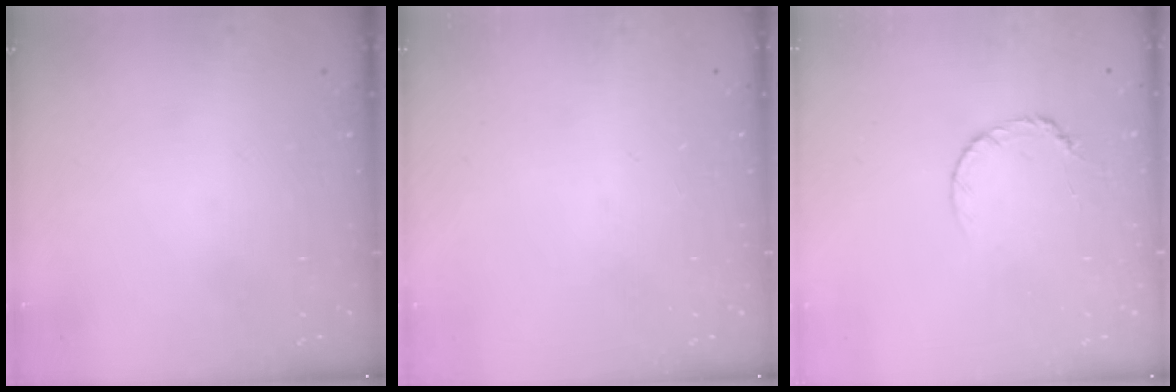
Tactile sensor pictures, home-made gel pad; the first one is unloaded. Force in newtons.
{"total": 0.0}
{"total": 5.3, "press": 5.2, "slide": 0.6}